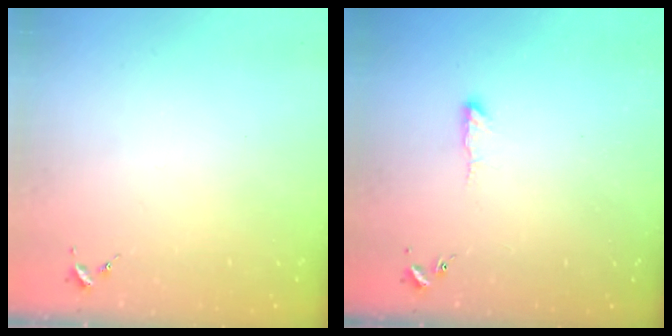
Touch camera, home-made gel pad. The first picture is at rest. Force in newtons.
{"total": 5.3, "press": 5.2, "slide": 0.8}